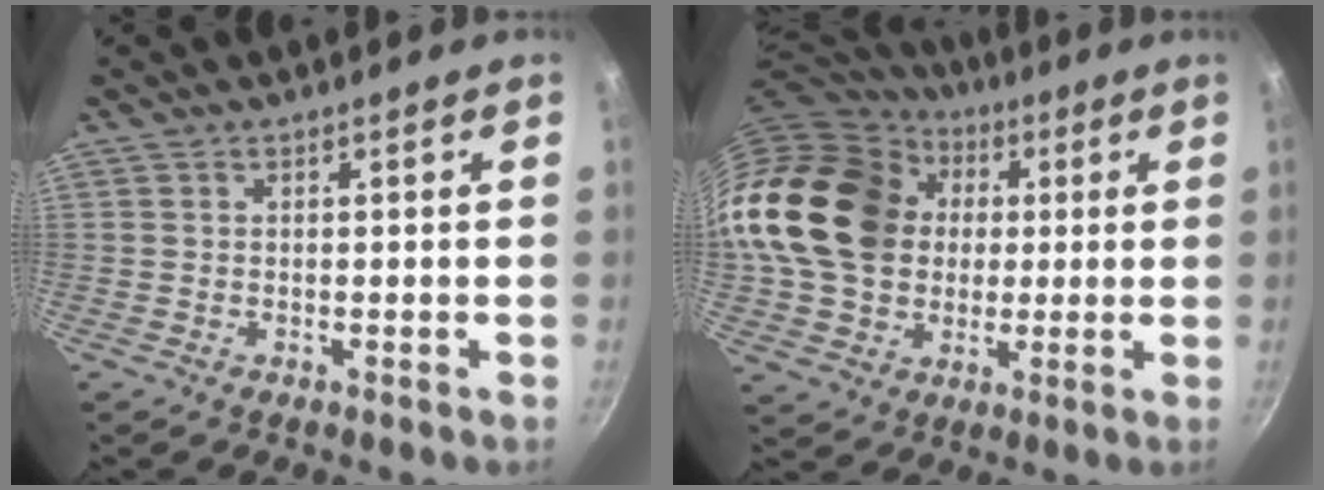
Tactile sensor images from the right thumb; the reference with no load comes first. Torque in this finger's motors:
{"motor_torque": [2.49, 2.52, 0.79, -0.64, 0.66]}